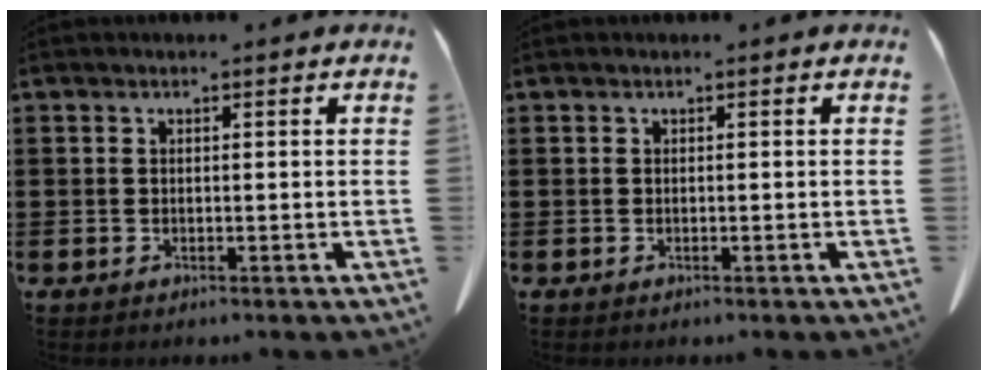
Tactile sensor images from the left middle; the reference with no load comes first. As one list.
[{"total": 0.0}]